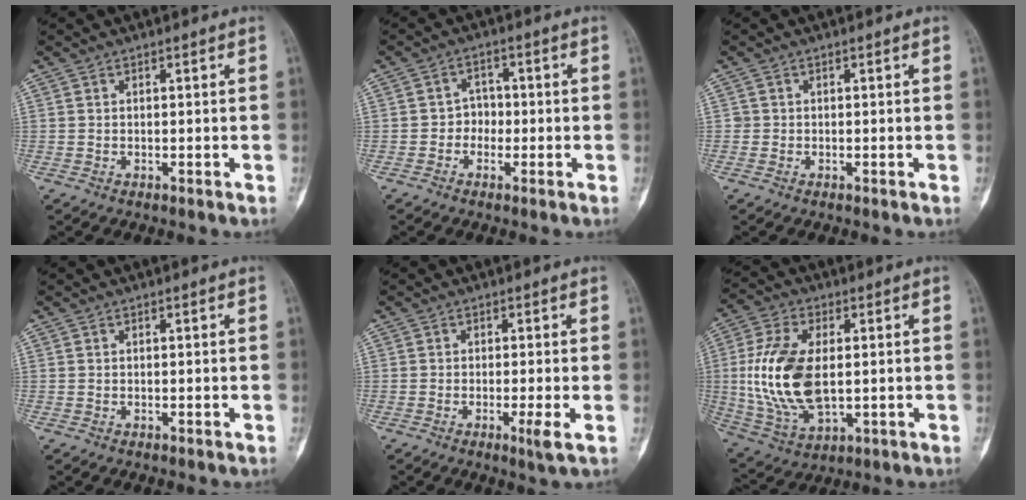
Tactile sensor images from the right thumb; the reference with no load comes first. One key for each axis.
{"total": 3.4, "fx": -0.9, "fy": 3.1, "fz": 1.3, "tx": 0.012, "ty": 0.012, "tz": -0.025}
{"total": 0.7, "fx": -0.1, "fy": 0.7, "fz": 0.0, "tx": 0.004, "ty": 0.005, "tz": -0.002}
{"total": 0.0}
{"total": 2.8, "fx": -0.9, "fy": -0.1, "fz": 2.6, "tx": -0.052, "ty": -0.009, "tz": -0.018}
{"total": 17.1, "fx": 0.6, "fy": 9.5, "fz": 14.3, "tx": -0.294, "ty": -0.008, "tz": 0.022}